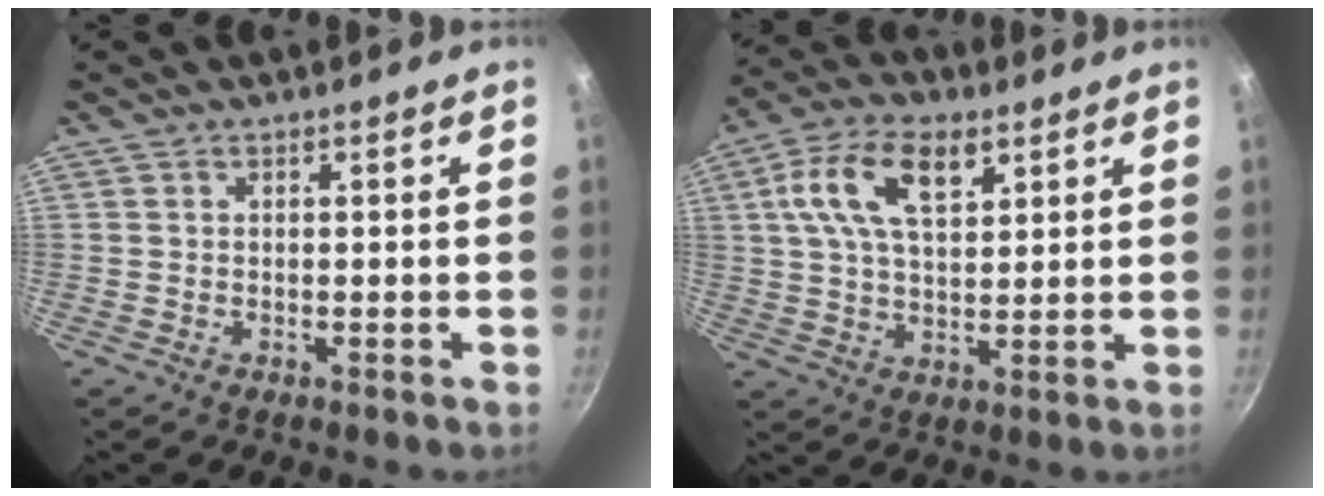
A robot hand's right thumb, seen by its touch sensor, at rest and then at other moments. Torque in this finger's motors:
{"motor_torque": [-0.52, 0.75, 0.51, -0.46, 0.22]}